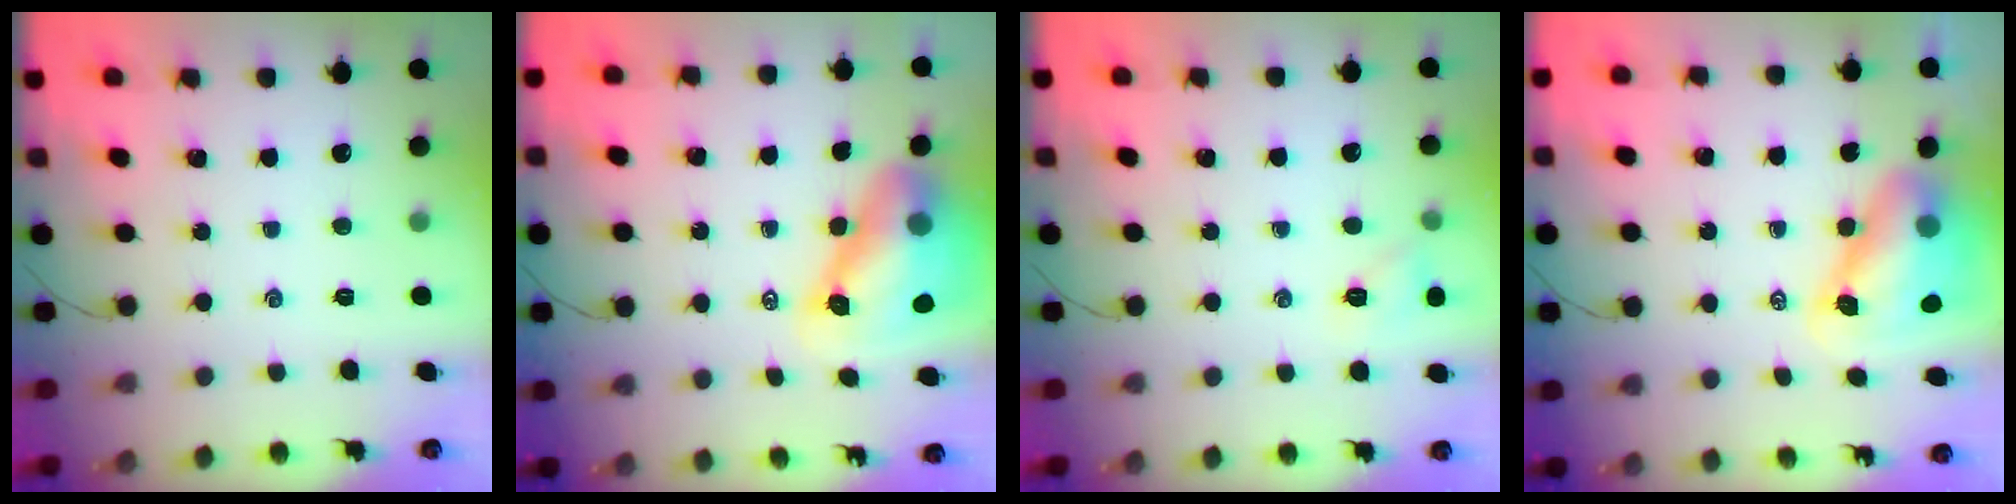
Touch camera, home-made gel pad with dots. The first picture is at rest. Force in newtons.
{"total": 10.9, "press": 10.4, "slide": 3.5}
{"total": 6.8, "press": 6.7, "slide": 1.3}
{"total": 9.9, "press": 9.5, "slide": 2.7}